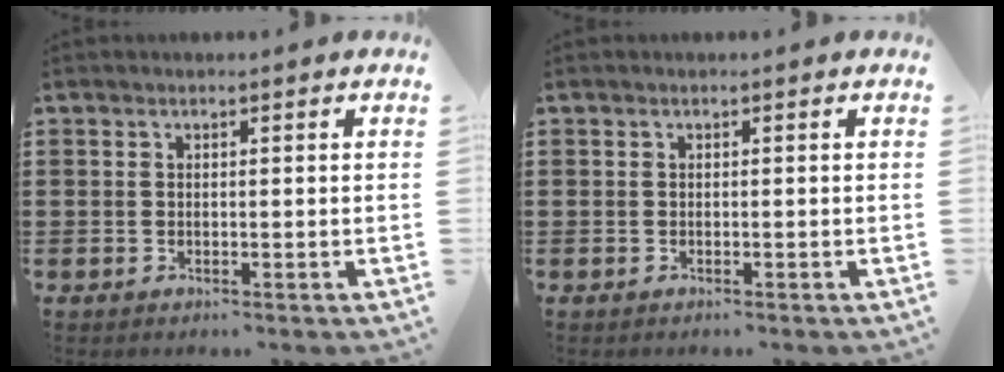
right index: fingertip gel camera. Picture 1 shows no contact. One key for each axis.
{"total": 0.0}